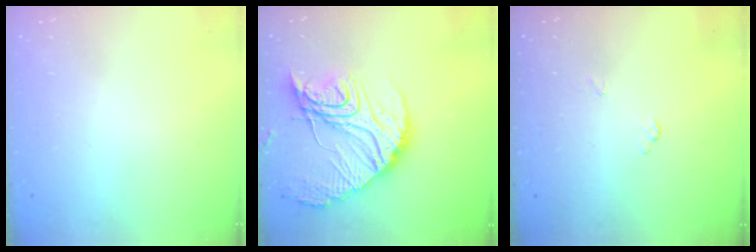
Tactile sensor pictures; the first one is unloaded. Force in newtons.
{"total": 22.9, "press": 22.8, "slide": 2.0}
{"total": 5.5, "press": 5.5, "slide": 0.5}